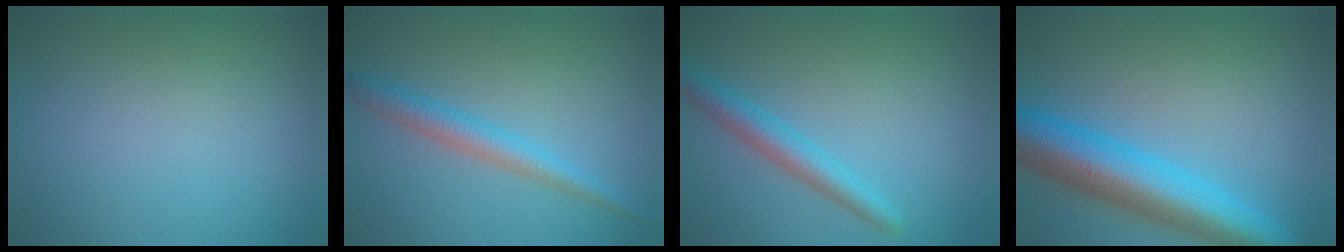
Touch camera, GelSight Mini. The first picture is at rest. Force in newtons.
{"total": 2.6, "press": 2.6, "slide": 0.0}
{"total": 2.9, "press": 2.9, "slide": 0.2}
{"total": 8.7, "press": 8.7, "slide": 0.2}